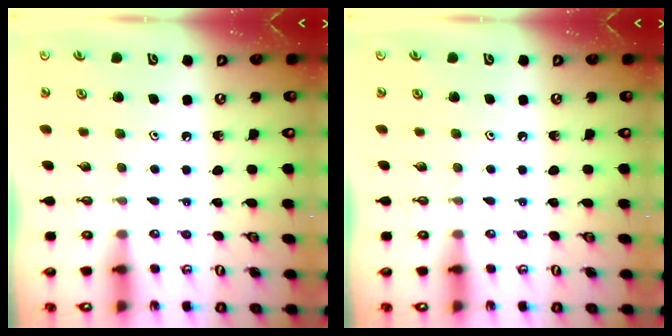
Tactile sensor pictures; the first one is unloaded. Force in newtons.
{"total": 0.0}